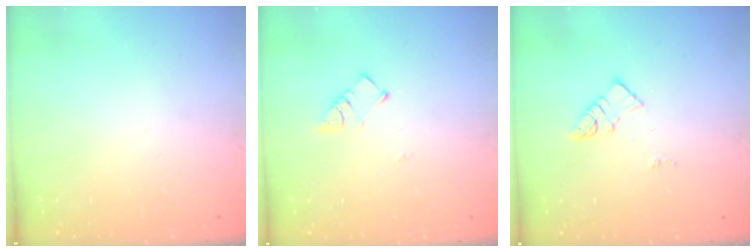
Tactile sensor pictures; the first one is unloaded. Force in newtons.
{"total": 3.7, "press": 3.7, "slide": 0.2}
{"total": 6.2, "press": 6.2, "slide": 0.2}